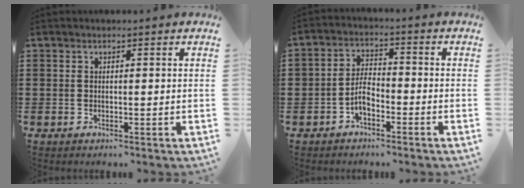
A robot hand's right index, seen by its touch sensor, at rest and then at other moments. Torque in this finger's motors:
{"motor_torque": [-0.06, 0.18, -0.01, 0.01]}